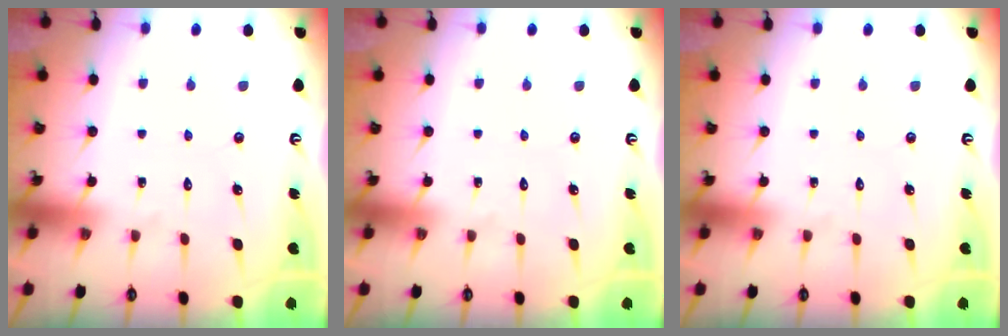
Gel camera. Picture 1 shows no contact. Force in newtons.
{"total": 0.0}
{"total": 0.0}